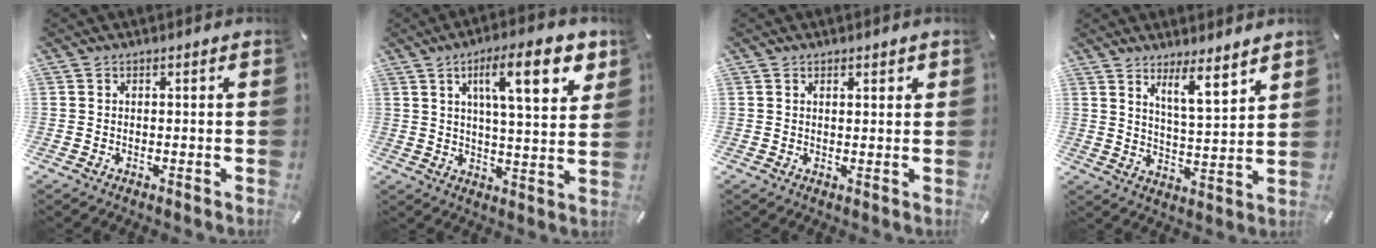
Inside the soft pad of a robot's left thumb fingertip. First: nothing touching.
{"total": 16.0, "force": [7.3, 4.6, 13.5], "torque": [-0.202, -0.020, 0.108]}
{"total": 1.3, "force": [0.9, 0.6, 0.7], "torque": [-0.014, 0.000, 0.016]}
{"total": 7.8, "force": [6.5, 1.0, 4.2], "torque": [-0.069, -0.050, 0.111]}